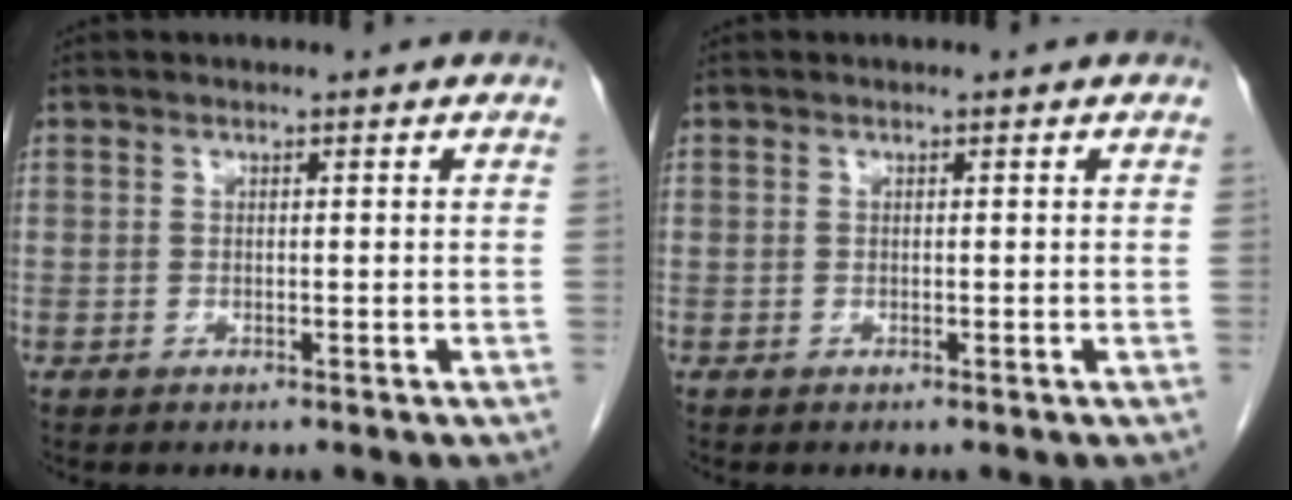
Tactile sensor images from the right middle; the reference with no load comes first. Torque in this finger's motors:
{"motor_torque": [-0.18, 0.22, -0.02, 0.00]}